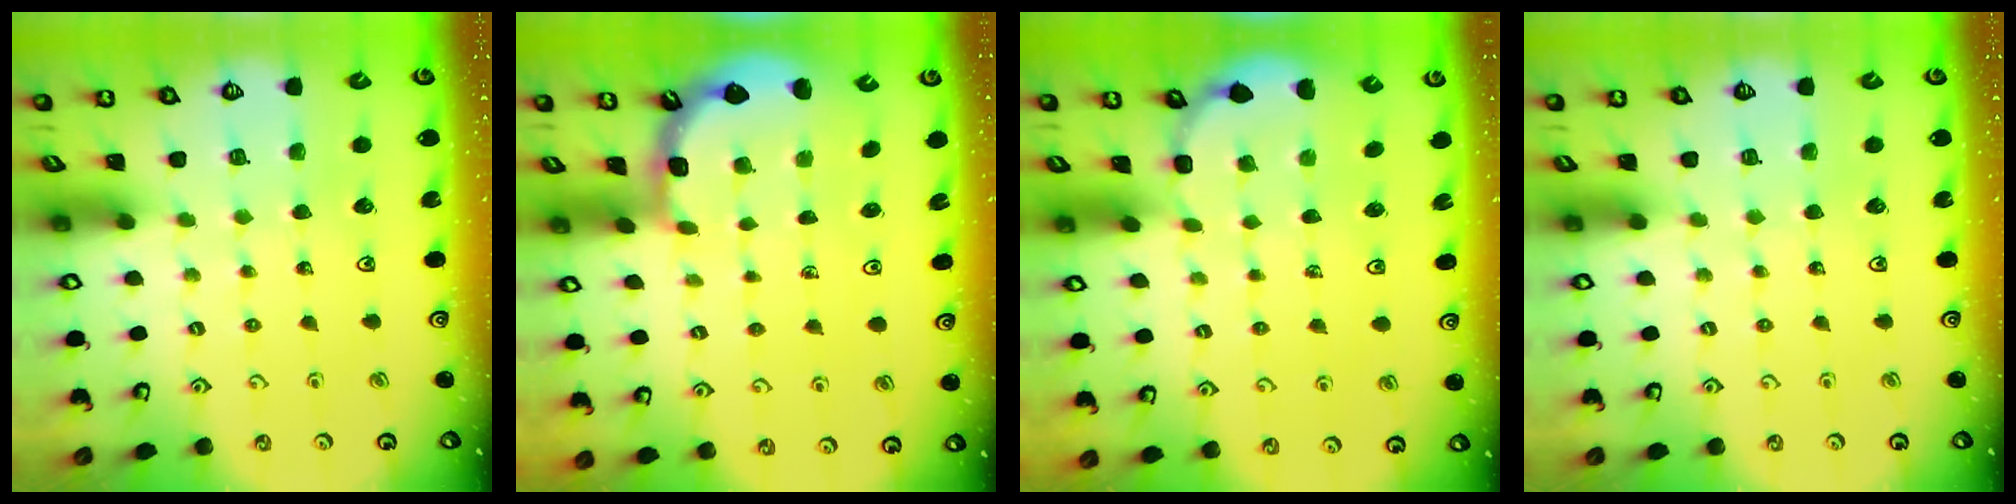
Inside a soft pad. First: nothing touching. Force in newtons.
{"total": 1.9, "press": 1.9, "slide": 0.3}
{"total": 1.6, "press": 1.2, "slide": 1.0}
{"total": 0.0}